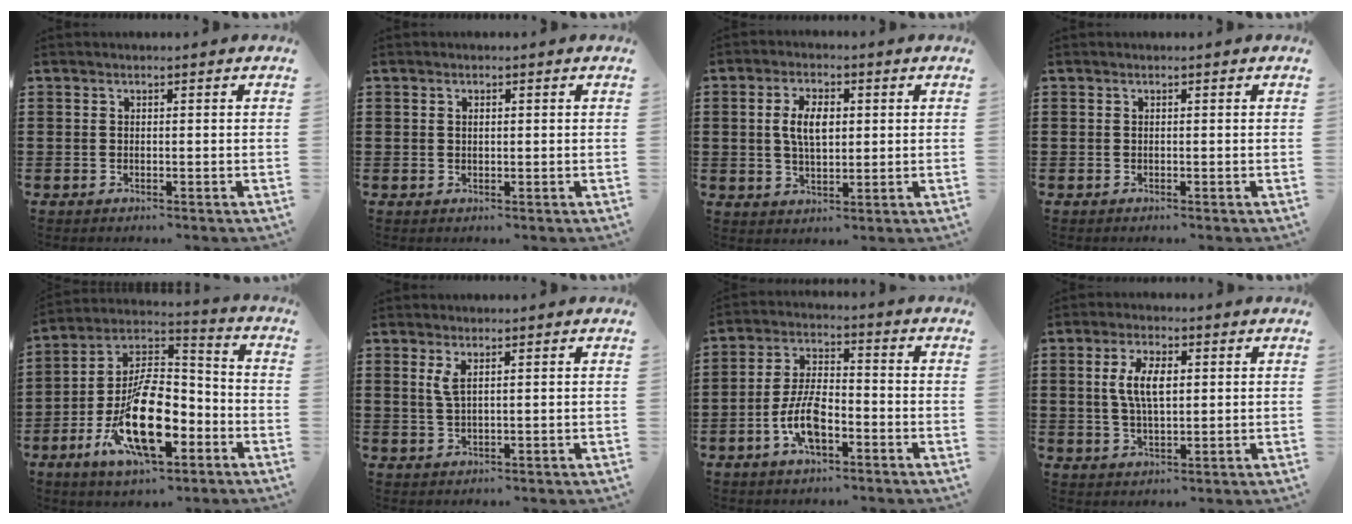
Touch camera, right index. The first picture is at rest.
{"total": 0.7, "force": [0.2, 0.4, 0.6], "torque": [-0.013, 0.002, 0.004]}
{"total": 5.6, "force": [0.7, 2.9, 4.7], "torque": [-0.089, 0.008, 0.009]}
{"total": 0.0}
{"total": 17.0, "force": [-6.6, 8.0, 13.5], "torque": [-0.275, 0.007, -0.120]}
{"total": 2.2, "force": [1.0, 0.6, 1.9], "torque": [-0.040, 0.003, 0.018]}
{"total": 8.5, "force": [-3.2, 3.5, 7.1], "torque": [-0.164, -0.005, -0.065]}
{"total": 6.2, "force": [1.0, 2.6, 5.5], "torque": [-0.118, 0.008, 0.013]}